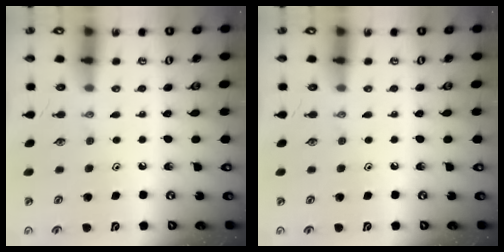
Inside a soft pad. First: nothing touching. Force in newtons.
{"total": 0.0}